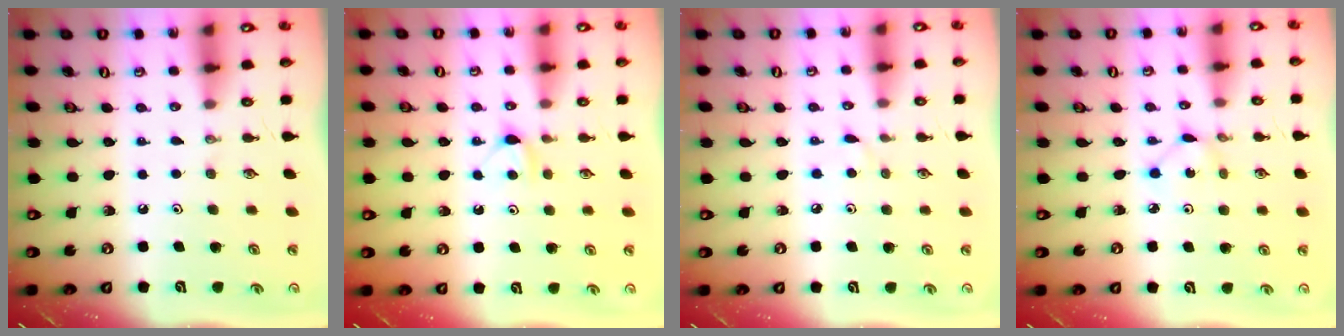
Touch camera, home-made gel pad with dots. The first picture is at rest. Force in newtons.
{"total": 4.7, "press": 4.7, "slide": 0.5}
{"total": 3.0, "press": 3.0, "slide": 0.2}
{"total": 1.3, "press": 1.3, "slide": 0.2}